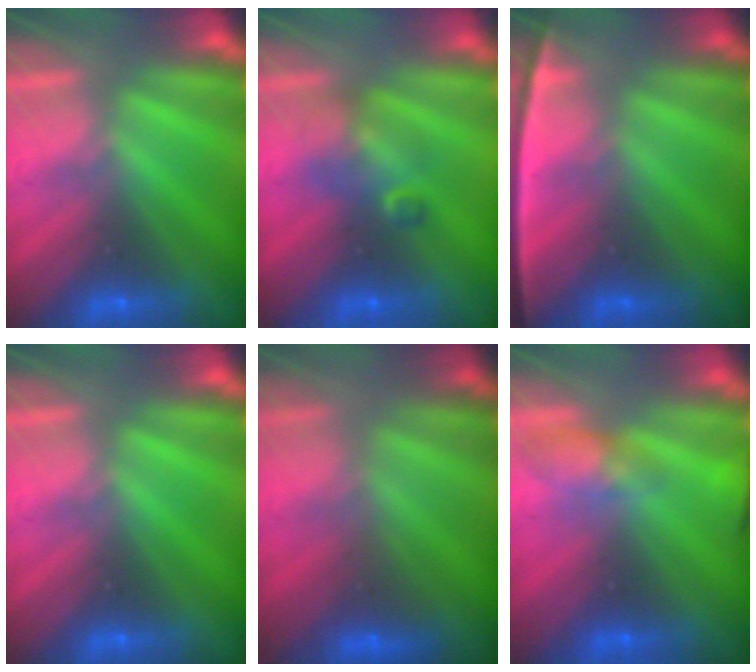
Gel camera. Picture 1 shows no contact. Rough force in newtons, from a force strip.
{"total": 2.3}
{"total": 2.4}
{"total": 0.0}
{"total": 2.5}
{"total": 4.7}